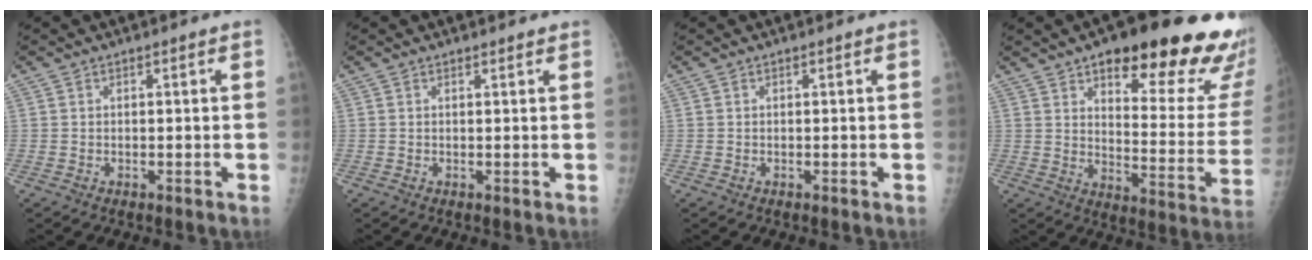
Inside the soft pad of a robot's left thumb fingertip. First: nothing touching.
{"total": 0.8, "force": [0.8, 0.1, 0.1], "torque": [-0.003, -0.002, 0.012]}
{"total": 0.0}
{"total": 27.3, "force": [17.0, 8.6, 19.5], "torque": [-0.205, -0.074, 0.221]}